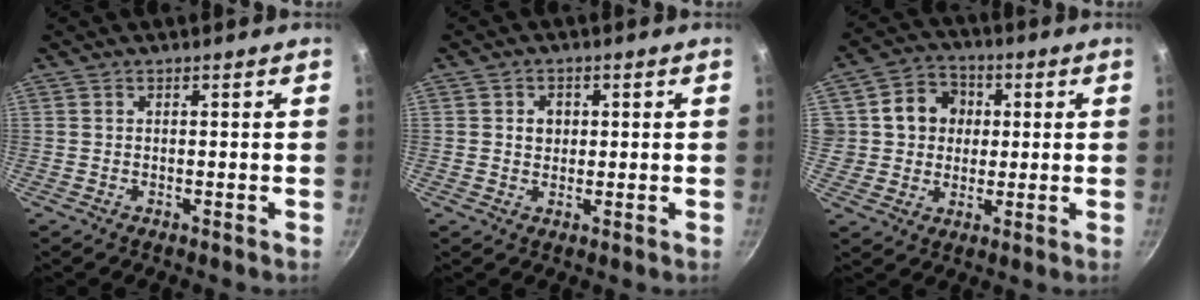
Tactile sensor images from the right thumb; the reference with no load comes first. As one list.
[{"total": 3.0, "force": [0.4, 2.6, 1.5], "torque": [-0.007, 0.001, 0.004]}, {"total": 10.2, "force": [1.9, 9.2, 3.9], "torque": [-0.028, 0.013, 0.027]}]